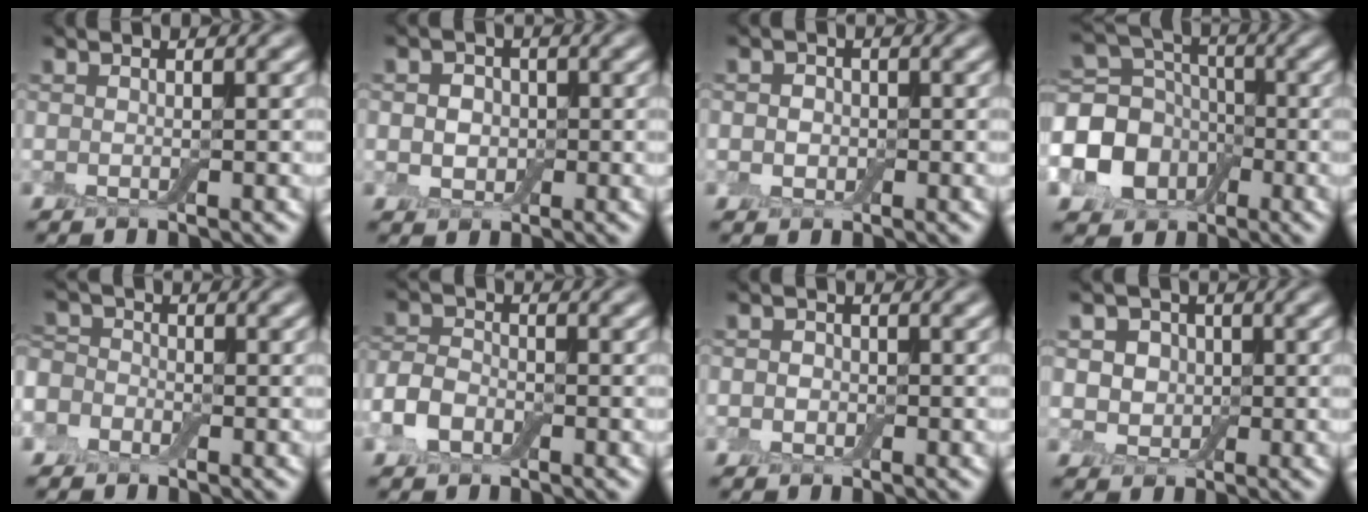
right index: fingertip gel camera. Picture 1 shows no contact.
{"total": 3.1, "force": [0.0, 2.6, 1.7], "torque": [-0.017, 0.008, -0.016]}
{"total": 1.8, "force": [0.0, 1.6, 0.9], "torque": [-0.006, 0.003, -0.013]}
{"total": 9.6, "force": [-2.5, 8.0, 4.7], "torque": [-0.097, -0.015, -0.072]}
{"total": 4.1, "force": [-1.6, 3.4, 1.7], "torque": [-0.023, 0.017, -0.051]}
{"total": 3.3, "force": [-1.5, 2.2, 1.9], "torque": [-0.044, 0.004, -0.041]}
{"total": 1.3, "force": [-0.1, 1.2, 0.5], "torque": [0.000, -0.002, -0.009]}
{"total": 4.1, "force": [1.0, 3.5, 2.0], "torque": [-0.025, 0.009, -0.002]}